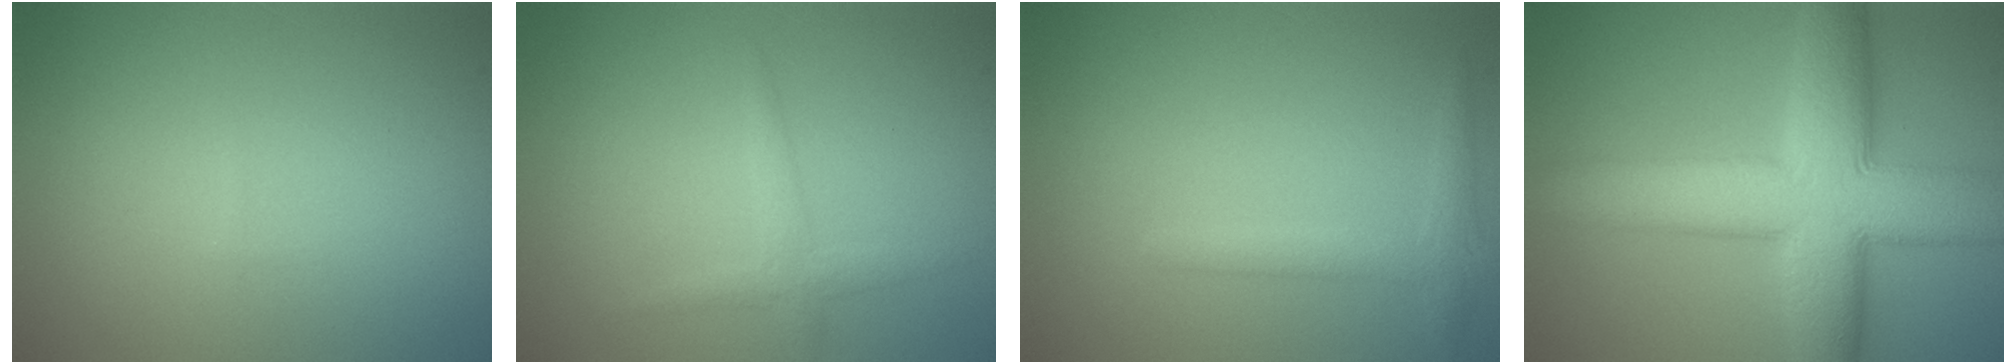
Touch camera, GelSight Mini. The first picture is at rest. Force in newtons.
{"total": 1.6, "press": 1.6, "slide": 0.1}
{"total": 1.9, "press": 1.9, "slide": 0.0}
{"total": 11.5, "press": 11.5, "slide": 0.1}